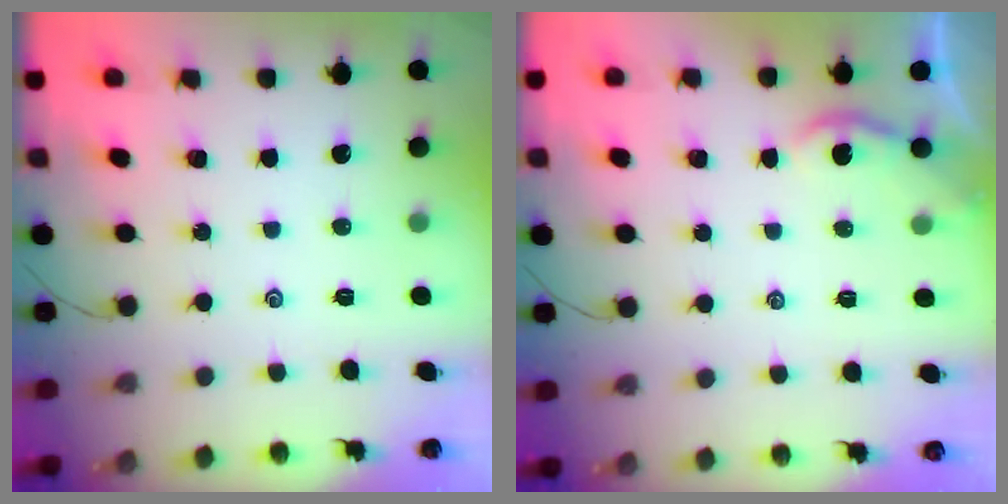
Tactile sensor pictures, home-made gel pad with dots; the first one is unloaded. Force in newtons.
{"total": 1.8, "press": 1.7, "slide": 0.5}